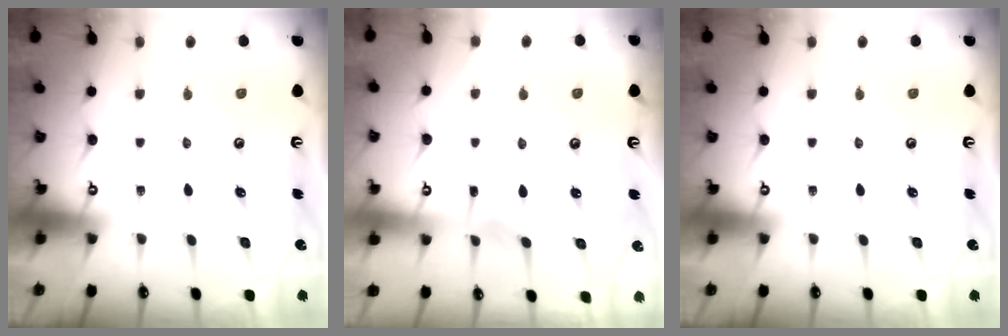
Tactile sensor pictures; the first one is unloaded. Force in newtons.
{"total": 1.8, "press": 1.7, "slide": 0.3}
{"total": 0.0}